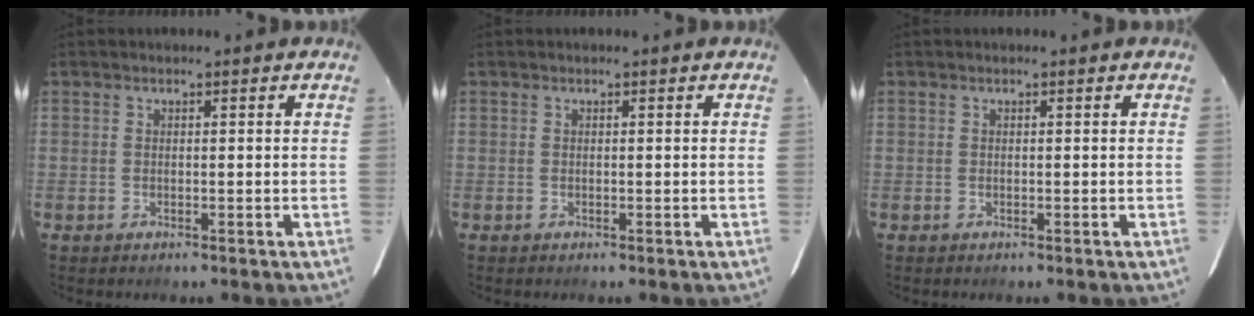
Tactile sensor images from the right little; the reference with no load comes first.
{"total": 0.0}
{"total": 0.0}